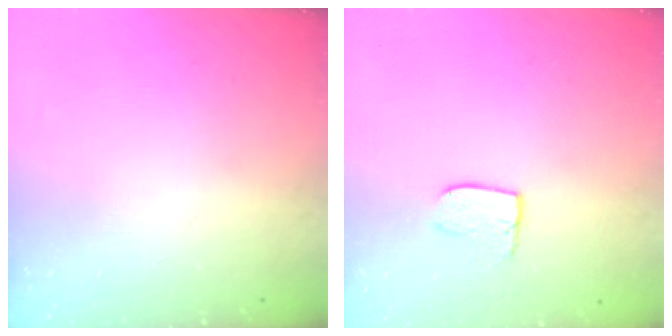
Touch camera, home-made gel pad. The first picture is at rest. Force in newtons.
{"total": 6.0, "press": 6.0, "slide": 0.3}